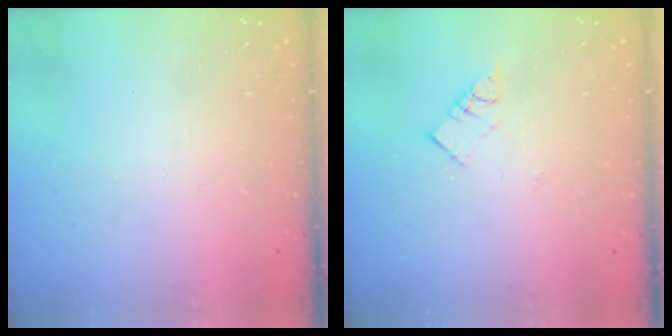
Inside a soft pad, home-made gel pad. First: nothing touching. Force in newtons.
{"total": 5.4, "press": 5.4, "slide": 0.1}